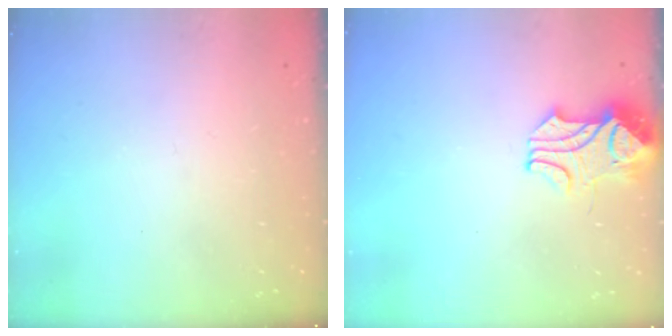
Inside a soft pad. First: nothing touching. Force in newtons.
{"total": 2.4, "press": 2.2, "slide": 1.0}